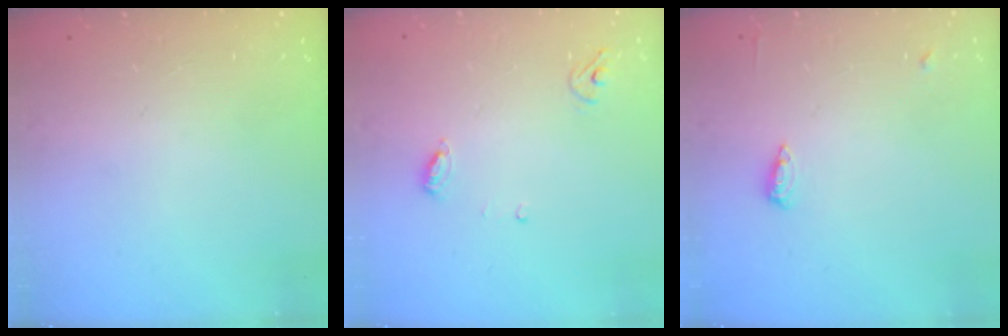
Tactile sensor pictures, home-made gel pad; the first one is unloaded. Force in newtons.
{"total": 5.0, "press": 5.0, "slide": 0.4}
{"total": 5.5, "press": 5.4, "slide": 1.0}